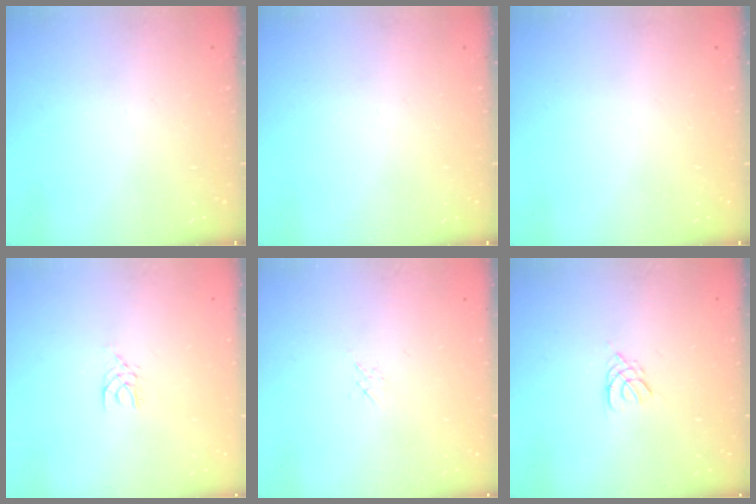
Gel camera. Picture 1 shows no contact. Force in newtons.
{"total": 0.0}
{"total": 0.0}
{"total": 3.1, "press": 3.0, "slide": 0.4}
{"total": 2.2, "press": 2.2, "slide": 0.4}
{"total": 2.6, "press": 2.5, "slide": 0.5}